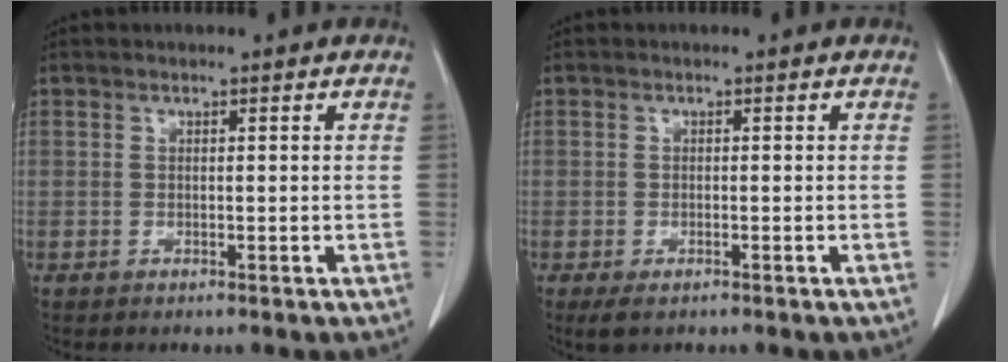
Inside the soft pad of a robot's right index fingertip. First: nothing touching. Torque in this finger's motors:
{"motor_torque": [-0.79, -0.53, -0.55, -0.19]}